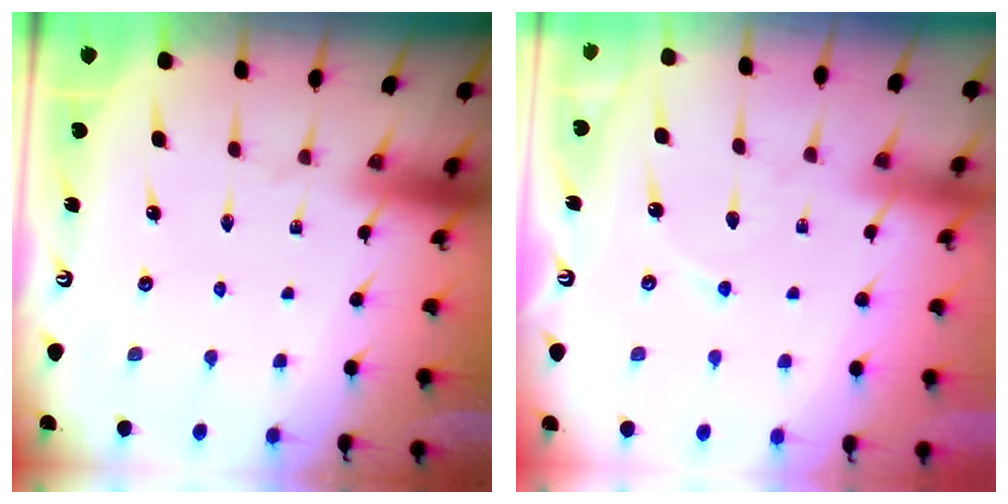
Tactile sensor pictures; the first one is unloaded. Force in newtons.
{"total": 4.8, "press": 4.8, "slide": 0.6}